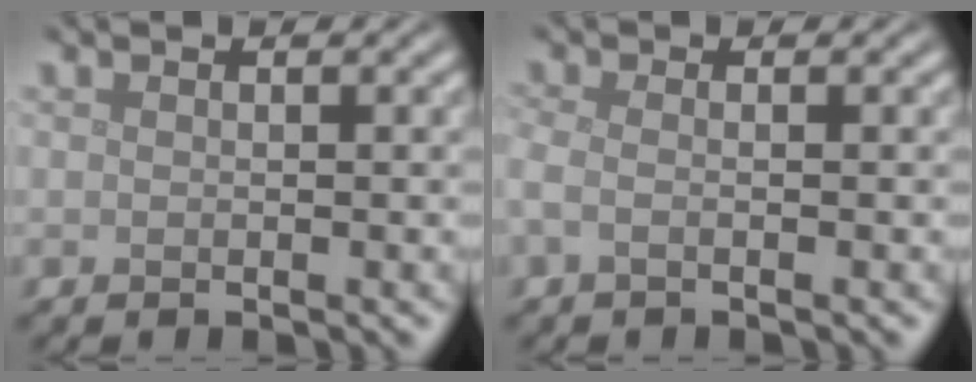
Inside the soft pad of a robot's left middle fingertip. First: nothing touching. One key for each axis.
{"total": 1.5, "fx": -0.4, "fy": 0.6, "fz": 1.3, "tx": -0.028, "ty": -0.008, "tz": -0.015}